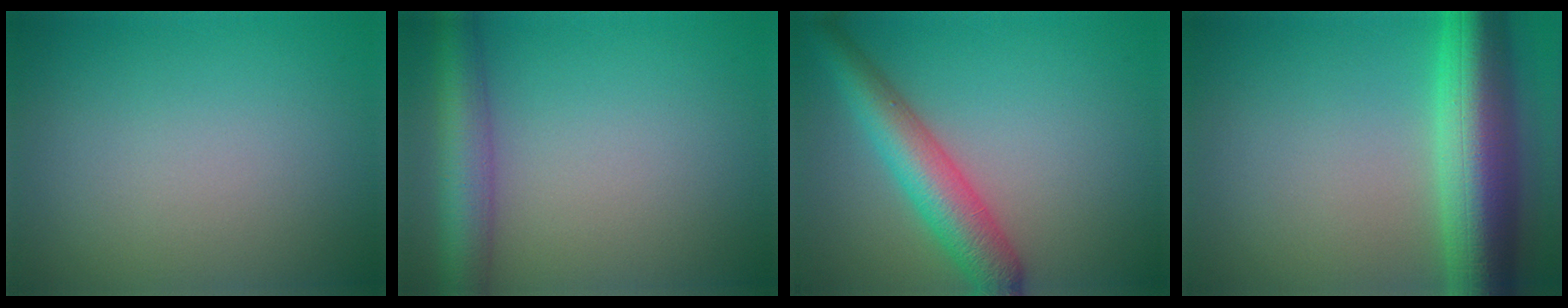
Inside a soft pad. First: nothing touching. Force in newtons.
{"total": 5.3, "press": 5.3, "slide": 0.3}
{"total": 5.7, "press": 5.7, "slide": 0.1}
{"total": 9.6, "press": 9.6, "slide": 0.4}